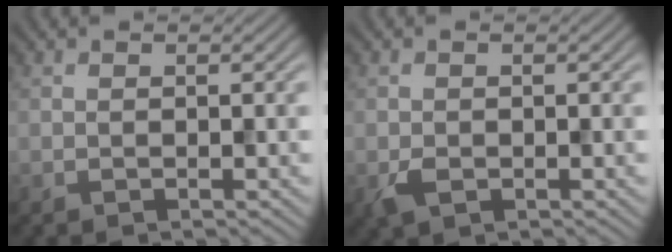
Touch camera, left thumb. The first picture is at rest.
{"total": 1.9, "force": [-0.6, 1.4, 1.1], "torque": [-0.028, -0.009, -0.012]}